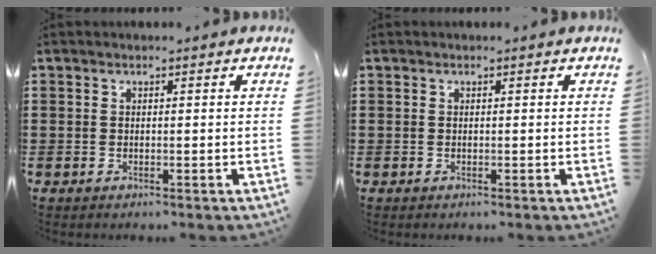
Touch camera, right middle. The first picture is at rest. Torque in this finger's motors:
{"motor_torque": [-0.37, -0.19, 0.06, -0.01]}